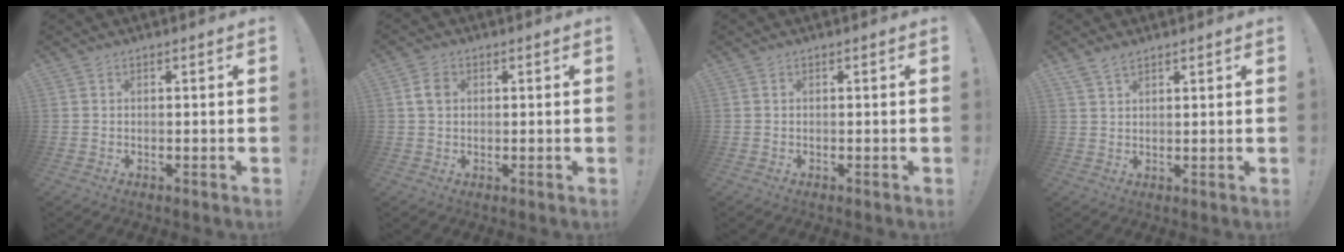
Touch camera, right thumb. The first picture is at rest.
{"total": 4.2, "force": [0.8, 3.0, 2.8], "torque": [-0.039, 0.003, 0.016]}
{"total": 0.0}
{"total": 3.5, "force": [2.9, 1.4, 1.5], "torque": [-0.024, -0.015, 0.054]}